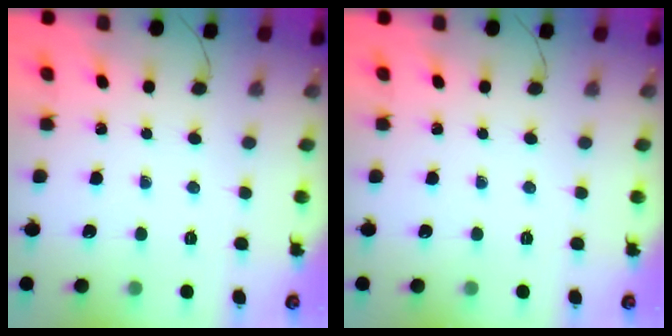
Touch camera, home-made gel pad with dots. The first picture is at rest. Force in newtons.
{"total": 0.0}